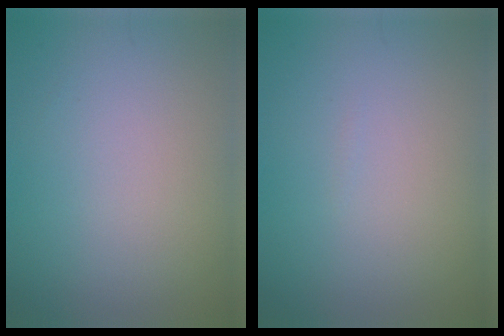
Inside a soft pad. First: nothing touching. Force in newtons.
{"total": 0.0}